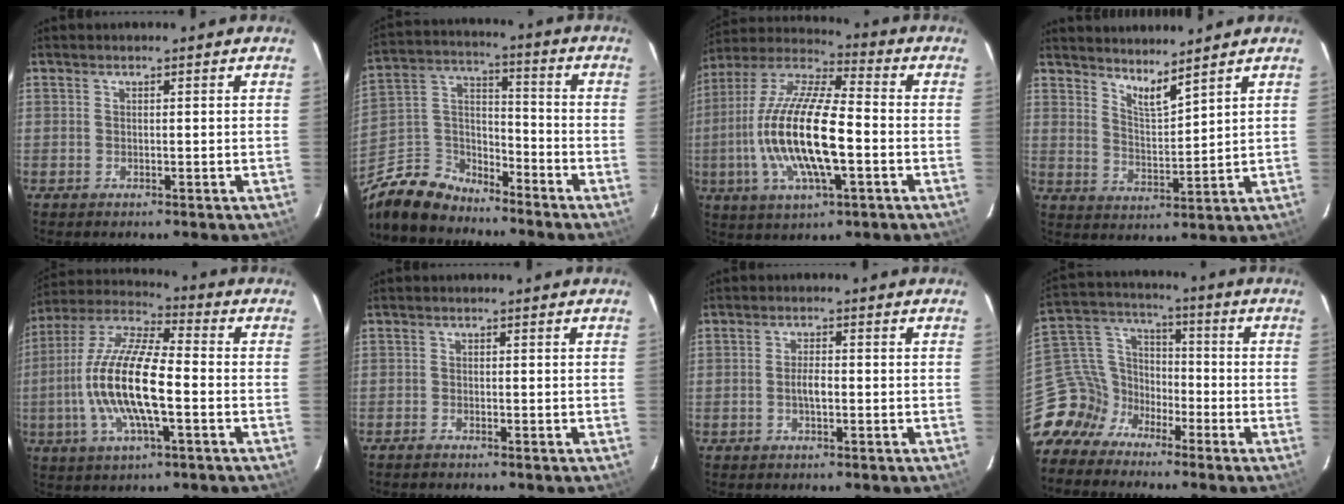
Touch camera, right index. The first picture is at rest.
{"total": 13.6, "force": [-10.8, 6.6, 4.8], "torque": [-0.128, 0.029, -0.202]}
{"total": 19.3, "force": [-3.5, 5.5, 18.1], "torque": [-0.360, -0.004, -0.074]}
{"total": 5.6, "force": [4.8, 0.4, 2.7], "torque": [-0.048, -0.012, 0.087]}
{"total": 16.5, "force": [-3.2, 4.6, 15.6], "torque": [-0.308, 0.000, -0.070]}
{"total": 0.9, "force": [-0.9, 0.2, 0.2], "torque": [-0.012, -0.001, -0.019]}
{"total": 2.4, "force": [-0.5, 0.8, 2.1], "torque": [-0.040, 0.003, -0.010]}
{"total": 10.8, "force": [-8.0, 7.0, 2.0], "torque": [-0.072, 0.040, -0.165]}